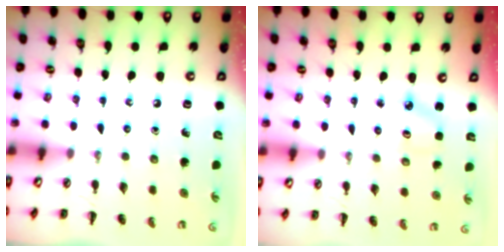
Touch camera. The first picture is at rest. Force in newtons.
{"total": 2.5, "press": 2.4, "slide": 0.5}